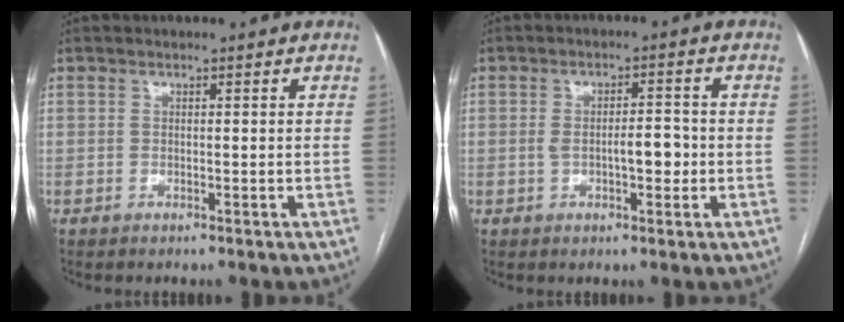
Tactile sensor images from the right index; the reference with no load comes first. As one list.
[{"total": 4.7, "force": [-0.6, 1.5, 4.3], "torque": [-0.074, 0.009, -0.005]}]